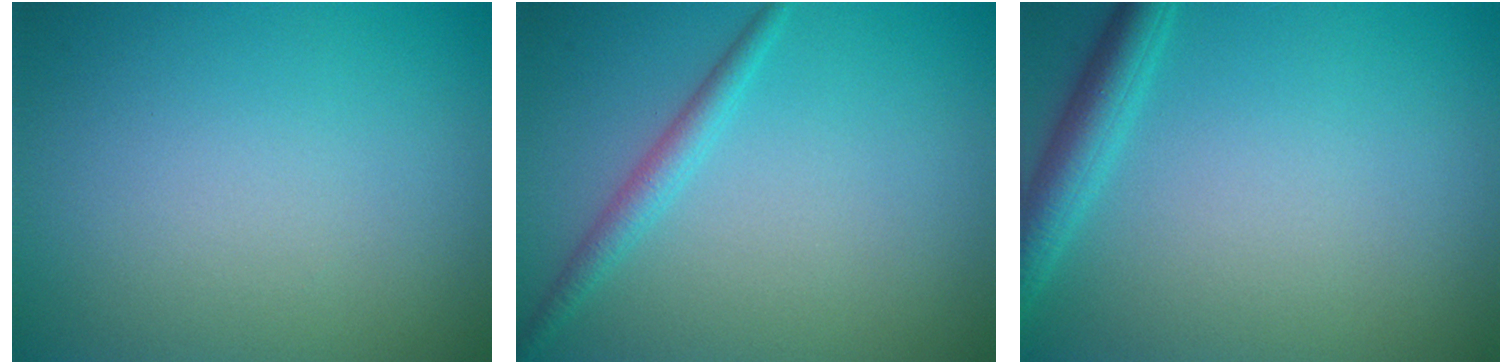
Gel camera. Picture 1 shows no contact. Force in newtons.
{"total": 1.8, "press": 1.8, "slide": 0.1}
{"total": 3.0, "press": 3.0, "slide": 0.2}